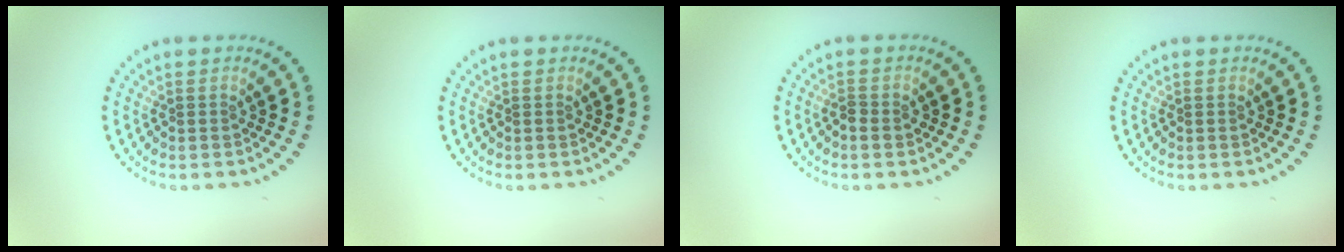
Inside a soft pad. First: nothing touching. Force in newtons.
{"total": 0.0}
{"total": 1.2, "press": 1.1, "slide": 0.4}
{"total": 0.0}